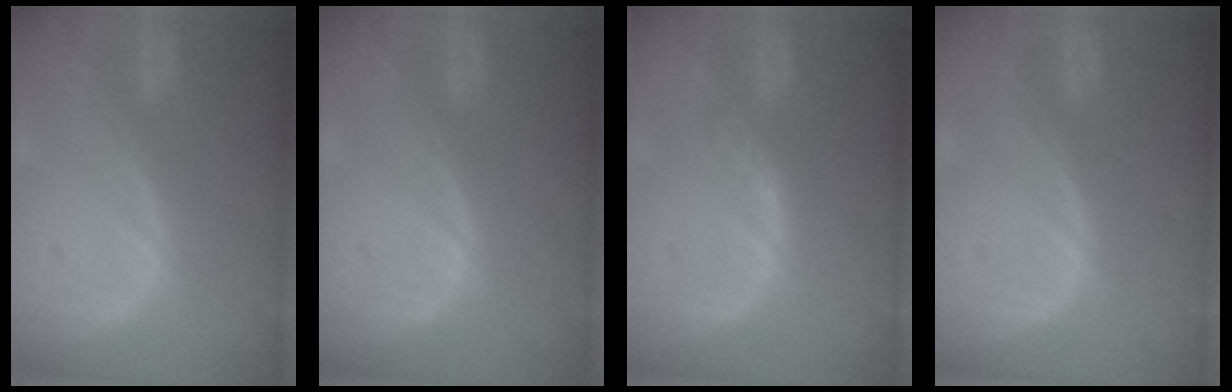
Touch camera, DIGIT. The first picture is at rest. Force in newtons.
{"total": 0.0}
{"total": 2.6, "press": 2.3, "slide": 1.3}
{"total": 0.0}